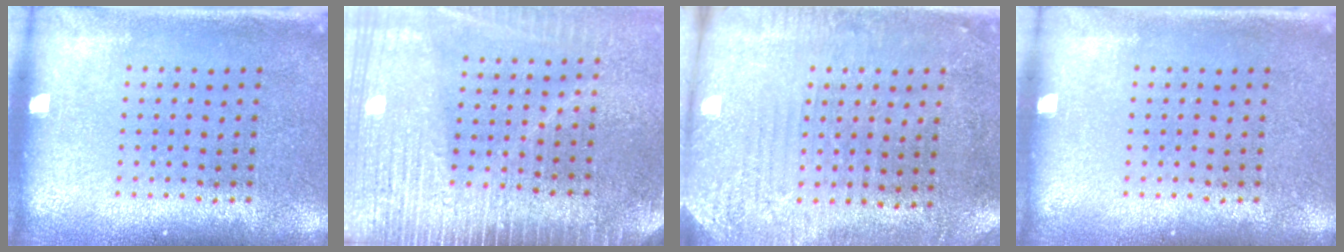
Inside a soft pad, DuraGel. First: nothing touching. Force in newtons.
{"total": 3.6, "press": 3.1, "slide": 1.9}
{"total": 2.8, "press": 2.4, "slide": 1.5}
{"total": 0.0}